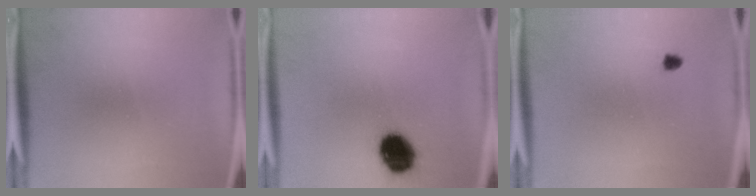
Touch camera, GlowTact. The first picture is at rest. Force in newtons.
{"total": 12.4}
{"total": 1.0}